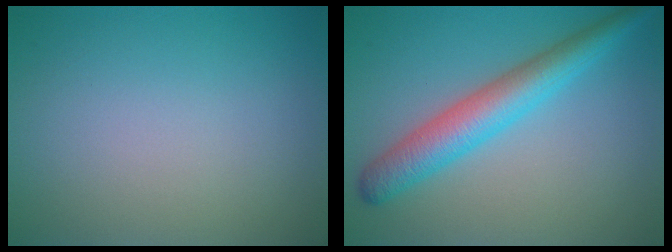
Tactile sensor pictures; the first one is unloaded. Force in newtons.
{"total": 5.1, "press": 5.1, "slide": 0.1}